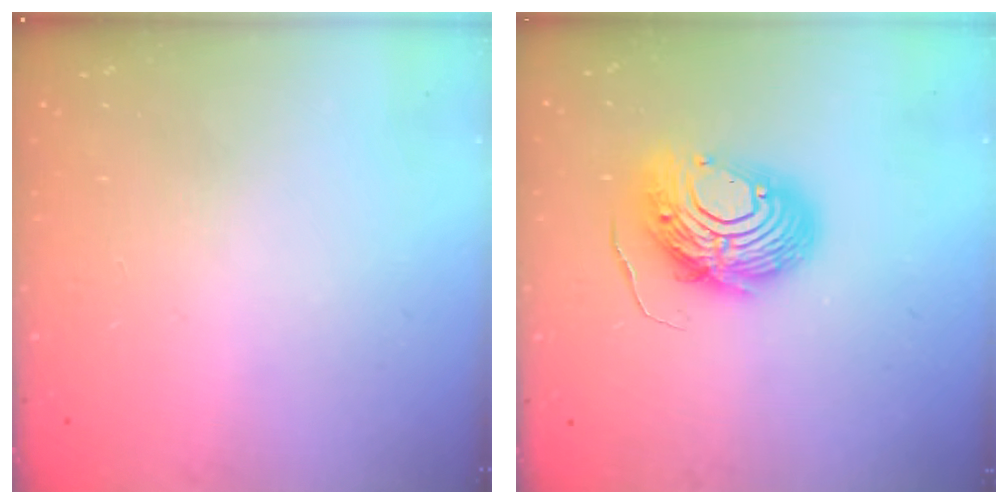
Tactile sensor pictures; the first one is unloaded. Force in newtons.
{"total": 12.0, "press": 11.9, "slide": 1.3}